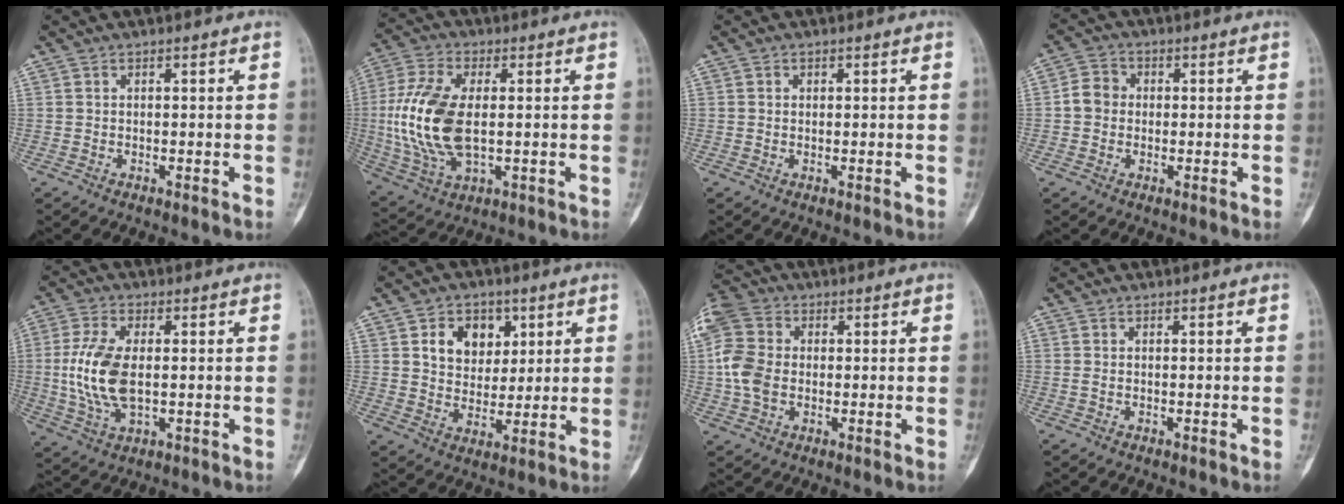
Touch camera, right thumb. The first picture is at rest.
{"total": 16.3, "force": [0.2, 8.7, 13.9], "torque": [-0.304, -0.005, 0.010]}
{"total": 0.5, "force": [0.2, 0.5, 0.1], "torque": [0.006, 0.002, 0.002]}
{"total": 4.4, "force": [-0.2, 3.9, 2.0], "torque": [-0.024, 0.011, -0.012]}
{"total": 11.7, "force": [0.1, 6.0, 10.0], "torque": [-0.217, -0.002, 0.006]}
{"total": 9.6, "force": [3.5, 7.4, 4.9], "torque": [-0.034, -0.012, 0.061]}
{"total": 10.0, "force": [0.1, 7.5, 6.6], "torque": [-0.144, 0.014, -0.007]}
{"total": 0.5, "force": [0.0, 0.3, 0.4], "torque": [-0.015, 0.003, 0.002]}